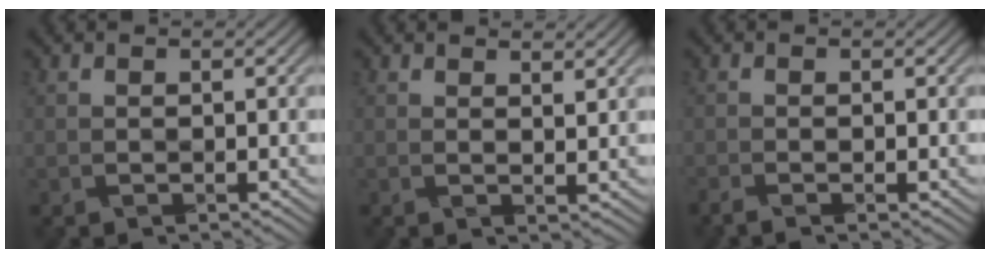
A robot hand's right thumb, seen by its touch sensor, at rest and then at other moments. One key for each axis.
{"total": 2.2, "fx": 1.8, "fy": 0.3, "fz": 1.1, "tx": -0.017, "ty": -0.006, "tz": 0.031}
{"total": 1.4, "fx": -0.9, "fy": 0.4, "fz": 0.9, "tx": -0.025, "ty": -0.004, "tz": -0.023}